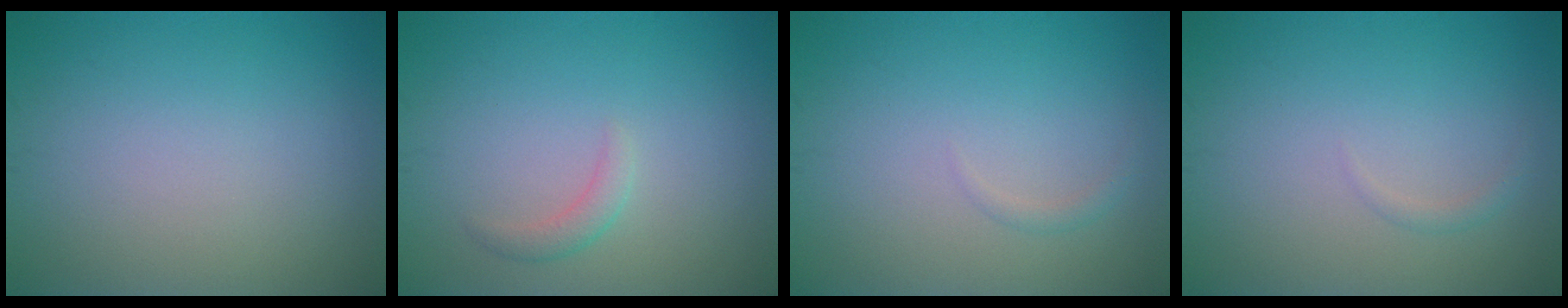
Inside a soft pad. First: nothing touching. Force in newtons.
{"total": 1.3, "press": 1.3, "slide": 0.1}
{"total": 0.7, "press": 0.7, "slide": 0.1}
{"total": 0.7, "press": 0.7, "slide": 0.1}